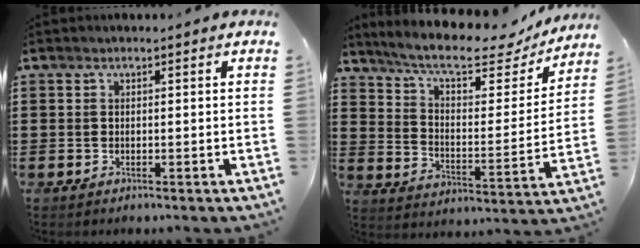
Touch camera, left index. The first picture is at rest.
{"total": 10.2, "force": [8.2, 1.7, 5.7], "torque": [-0.124, -0.045, 0.137]}